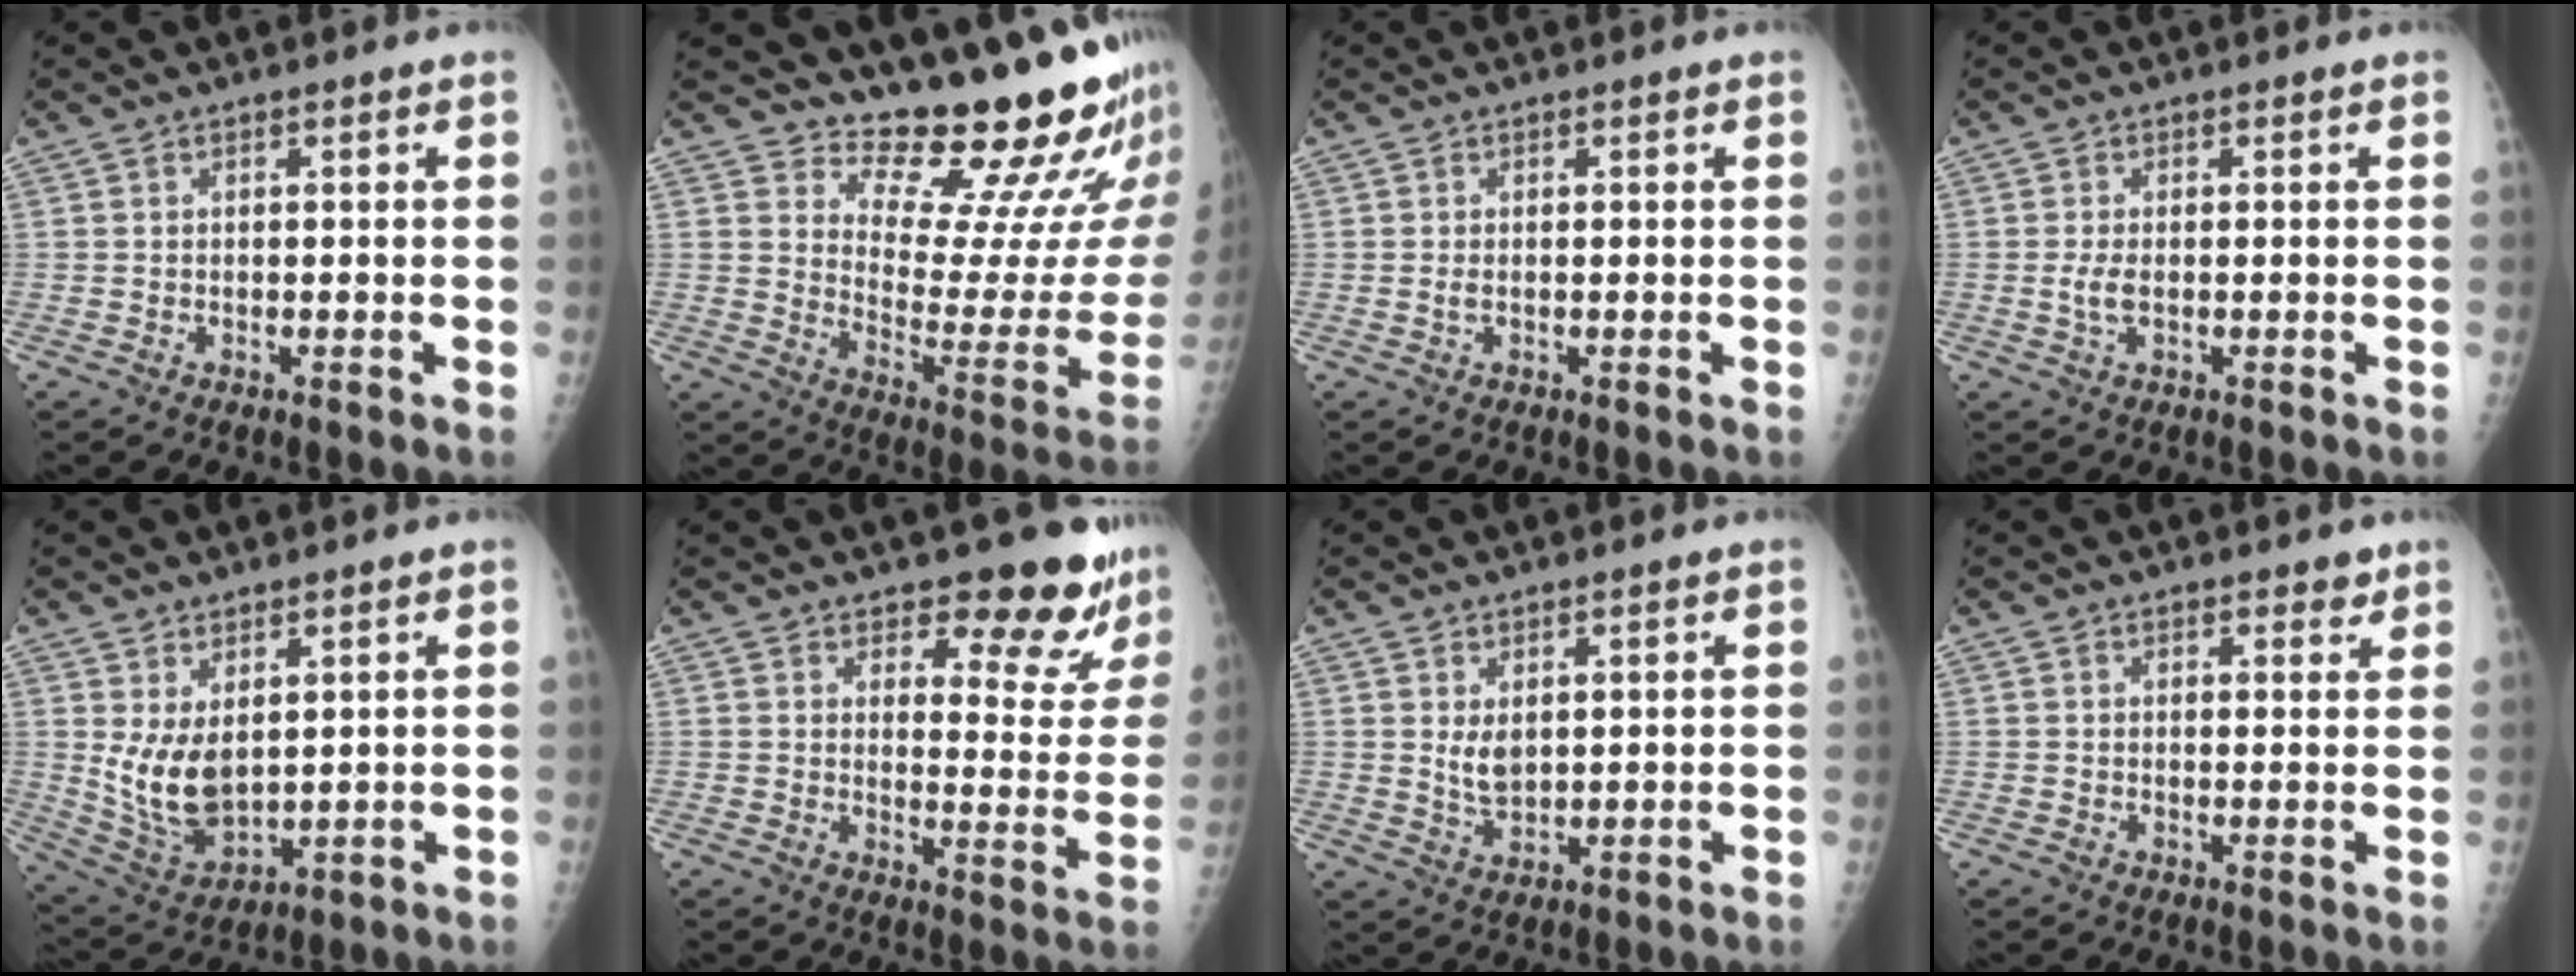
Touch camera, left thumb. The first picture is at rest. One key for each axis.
{"total": 20.9, "fx": 18.3, "fy": 4.5, "fz": 9.0, "tx": -0.081, "ty": -0.183, "tz": 0.238}
{"total": 0.8, "fx": 0.1, "fy": 0.4, "fz": 0.7, "tx": -0.018, "ty": -0.002, "tz": 0.002}
{"total": 2.5, "fx": -0.2, "fy": 1.1, "fz": 2.2, "tx": -0.054, "ty": -0.002, "tz": -0.004}
{"total": 9.4, "fx": 2.3, "fy": 5.5, "fz": 7.3, "tx": -0.125, "ty": -0.029, "tz": 0.065}
{"total": 13.1, "fx": 11.2, "fy": 4.6, "fz": 5.0, "tx": -0.013, "ty": -0.090, "tz": 0.132}
{"total": 3.9, "fx": 1.3, "fy": 2.2, "fz": 2.9, "tx": -0.044, "ty": -0.017, "tz": 0.032}
{"total": 2.3, "fx": 1.7, "fy": 1.1, "fz": 1.0, "tx": 0.003, "ty": -0.009, "tz": 0.019}